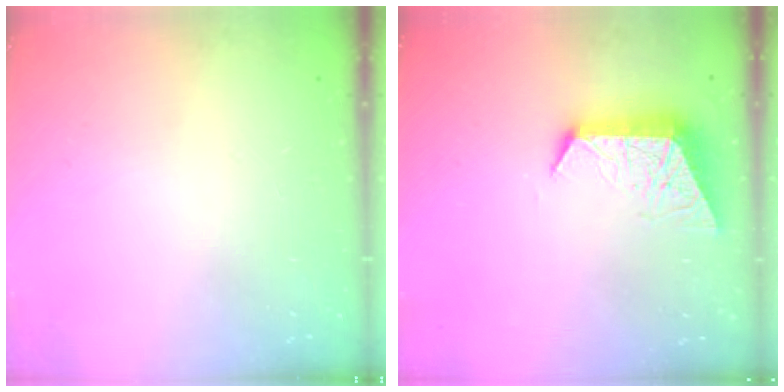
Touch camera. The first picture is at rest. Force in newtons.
{"total": 11.7, "press": 11.7, "slide": 0.9}